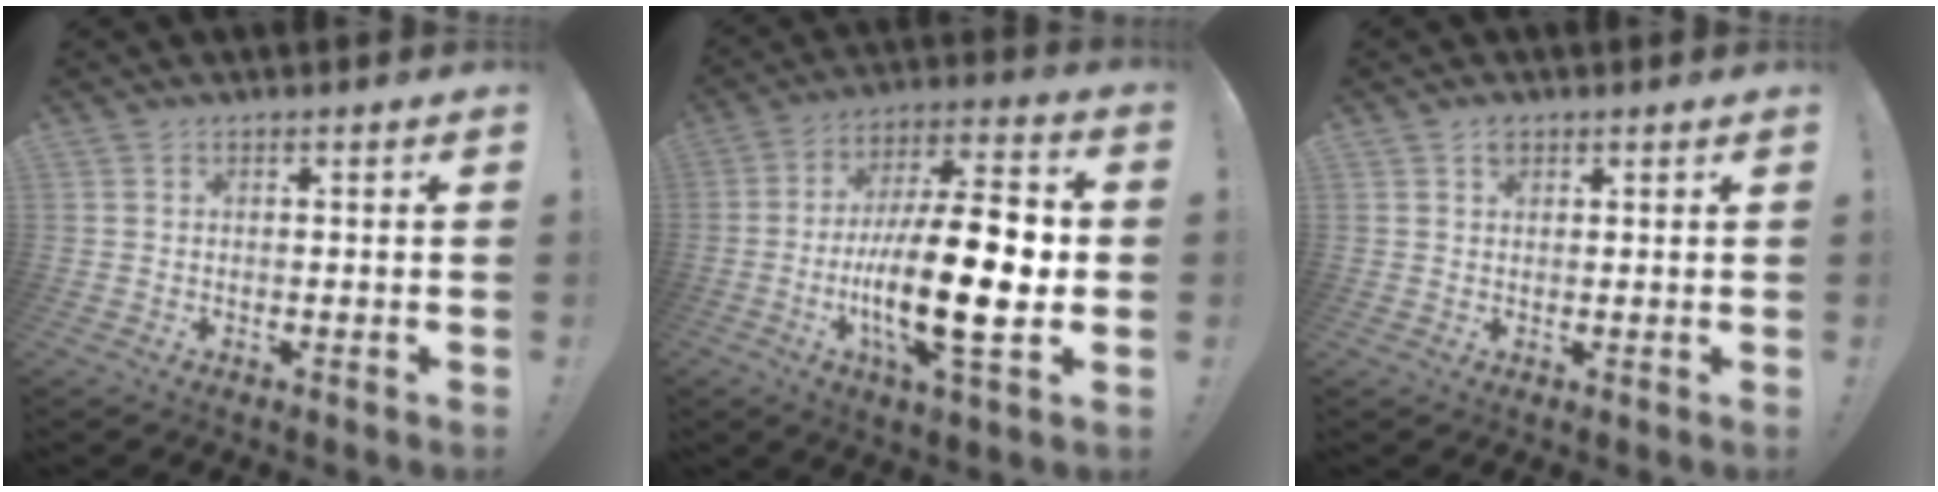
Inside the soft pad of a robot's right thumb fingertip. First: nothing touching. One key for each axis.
{"total": 23.9, "fx": -3.7, "fy": 7.6, "fz": 22.3, "tx": -0.405, "ty": 0.006, "tz": -0.059}
{"total": 1.3, "fx": 0.9, "fy": 0.9, "fz": 0.4, "tx": 0.000, "ty": -0.004, "tz": 0.016}